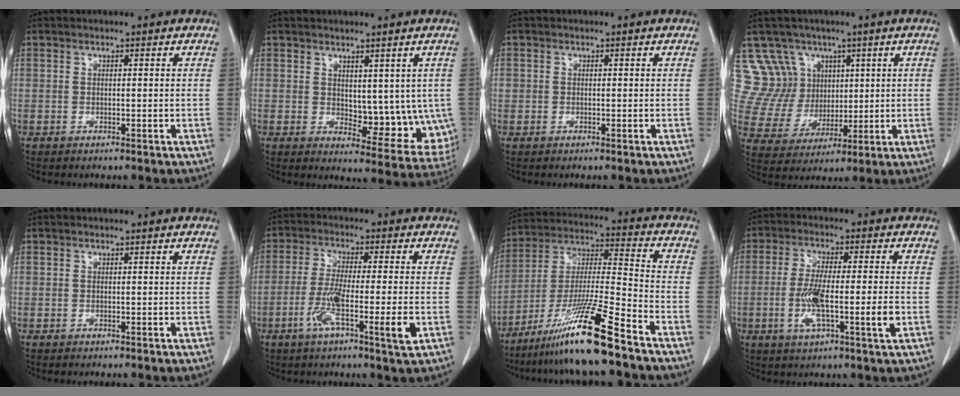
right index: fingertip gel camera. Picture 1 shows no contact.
{"total": 9.8, "force": [1.0, 5.2, 8.2], "torque": [-0.086, -0.010, 0.028]}
{"total": 0.7, "force": [0.0, 0.7, 0.1], "torque": [0.006, 0.004, -0.001]}
{"total": 10.0, "force": [5.5, 8.4, 0.6], "torque": [-0.025, 0.039, 0.116]}
{"total": 0.0}
{"total": 9.4, "force": [-3.2, 0.3, 8.8], "torque": [-0.159, -0.015, -0.060]}
{"total": 15.1, "force": [-10.5, -1.0, 10.8], "torque": [-0.212, -0.024, -0.193]}
{"total": 9.7, "force": [-2.1, 0.8, 9.4], "torque": [-0.173, -0.007, -0.039]}